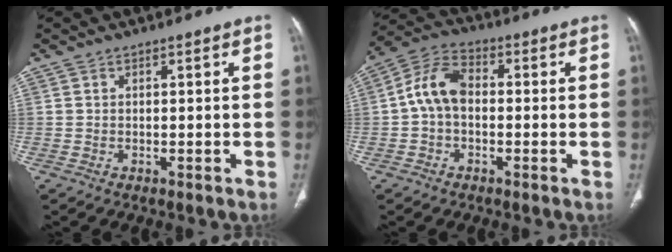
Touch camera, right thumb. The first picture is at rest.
{"total": 8.4, "force": [-0.4, 5.7, 6.2], "torque": [-0.110, 0.027, -0.020]}